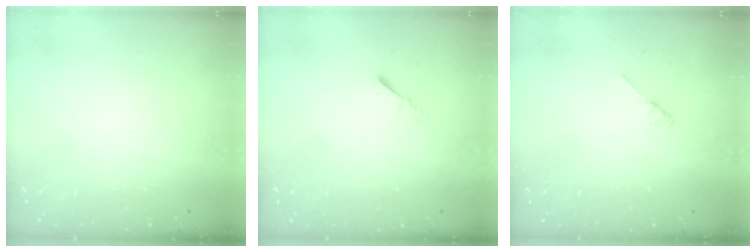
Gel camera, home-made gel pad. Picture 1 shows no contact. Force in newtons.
{"total": 1.9, "press": 1.9, "slide": 0.4}
{"total": 2.1, "press": 2.1, "slide": 0.4}